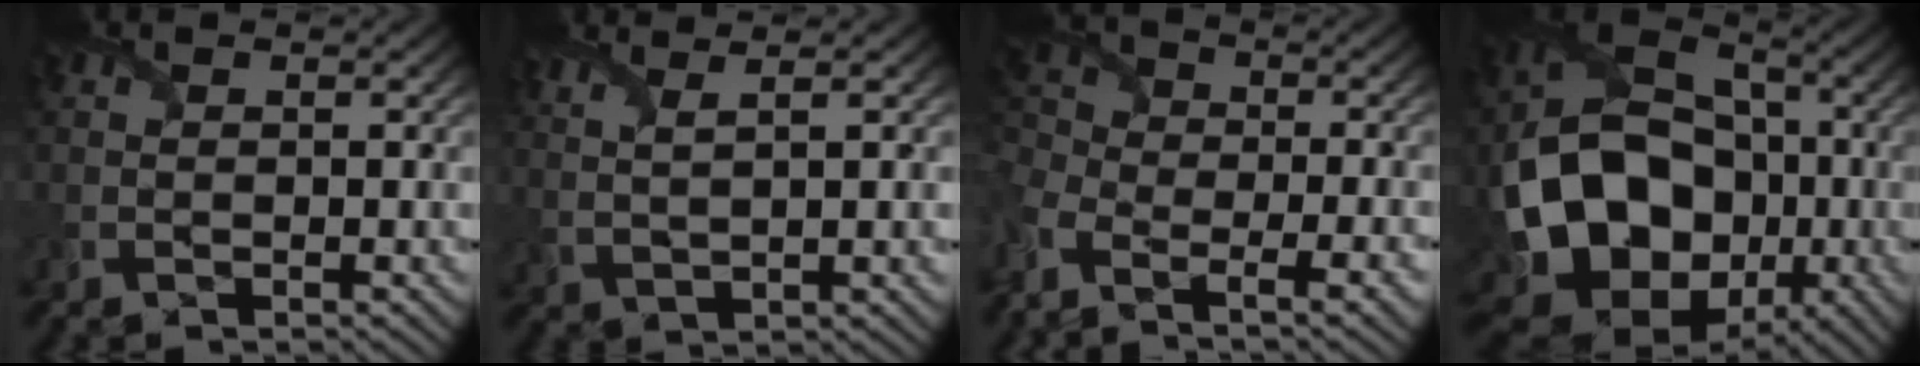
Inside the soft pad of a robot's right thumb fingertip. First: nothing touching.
{"total": 5.3, "force": [2.9, 1.4, 4.2], "torque": [-0.068, 0.015, 0.042]}
{"total": 8.2, "force": [-5.0, 3.8, 5.3], "torque": [-0.134, -0.029, -0.080]}
{"total": 19.5, "force": [-4.2, 14.5, 12.3], "torque": [-0.258, -0.027, -0.067]}